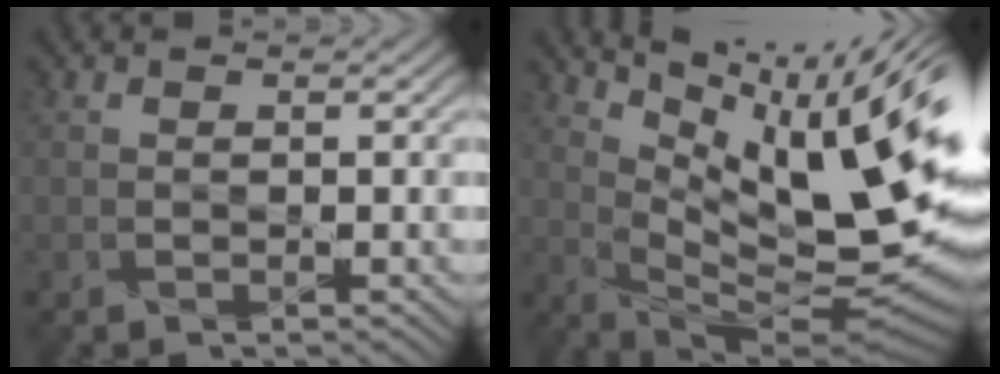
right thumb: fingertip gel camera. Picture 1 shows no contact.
{"total": 14.7, "force": [5.8, 4.3, 12.9], "torque": [-0.218, -0.008, 0.123]}